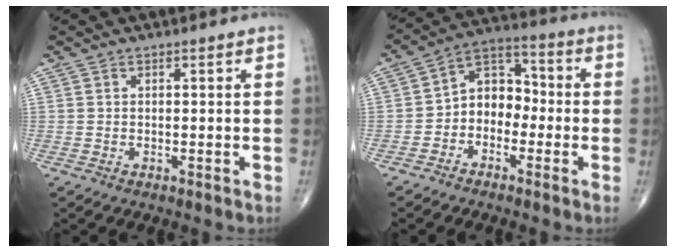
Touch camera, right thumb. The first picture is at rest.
{"total": 8.5, "force": [-2.2, 6.4, 5.0], "torque": [-0.046, 0.044, -0.057]}